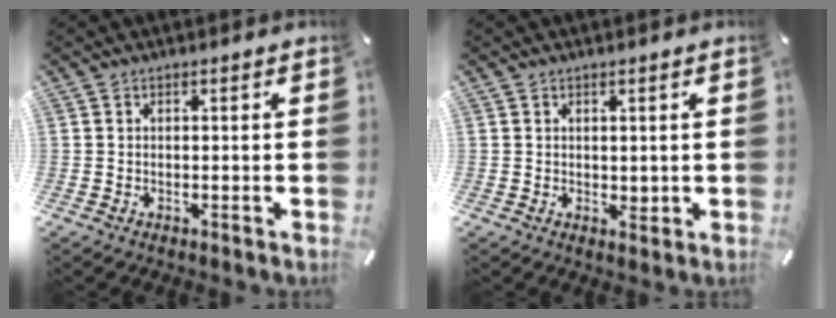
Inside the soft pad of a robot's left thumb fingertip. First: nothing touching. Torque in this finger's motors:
{"motor_torque": [0.00, 0.00, -0.28, -0.26, 0.00]}